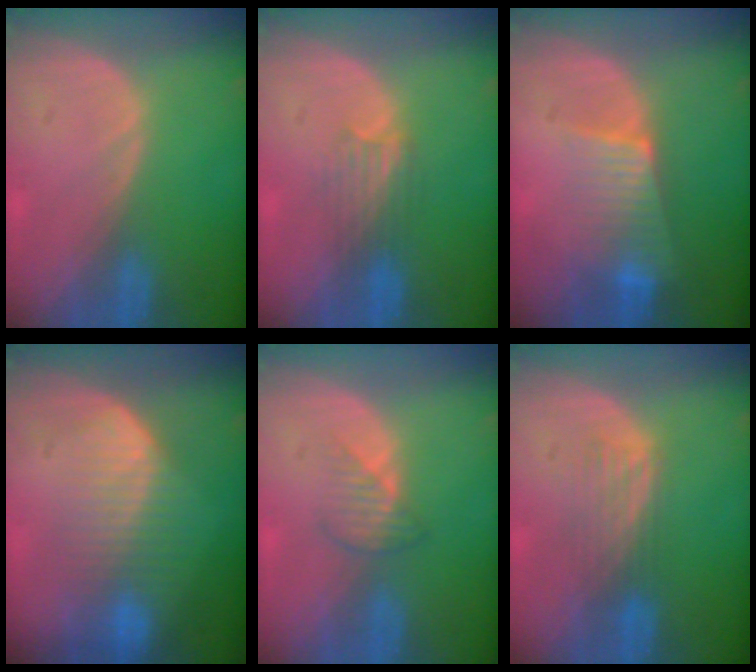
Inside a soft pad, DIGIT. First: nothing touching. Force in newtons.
{"total": 3.3, "press": 3.2, "slide": 0.8}
{"total": 6.3, "press": 5.6, "slide": 3.0}
{"total": 7.7, "press": 7.4, "slide": 2.2}
{"total": 2.6, "press": 2.6, "slide": 0.4}
{"total": 4.3, "press": 3.7, "slide": 2.3}